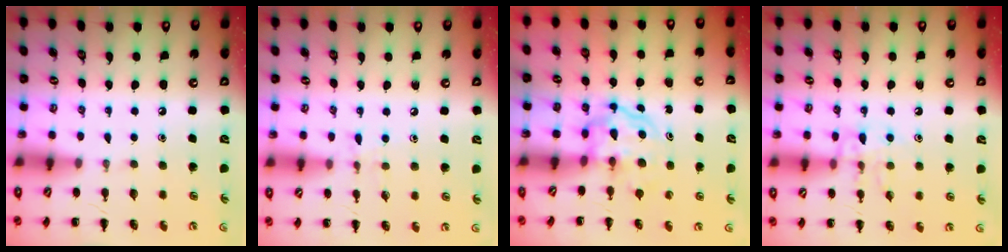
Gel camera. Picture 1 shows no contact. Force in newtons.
{"total": 5.8, "press": 5.5, "slide": 2.0}
{"total": 3.8, "press": 3.8, "slide": 0.4}
{"total": 10.4, "press": 10.3, "slide": 1.0}